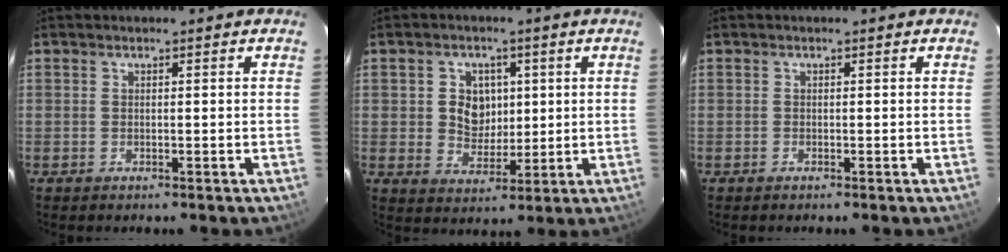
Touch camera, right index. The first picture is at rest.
{"total": 6.5, "force": [1.0, 5.7, 3.0], "torque": [-0.059, 0.012, 0.026]}
{"total": 0.0}